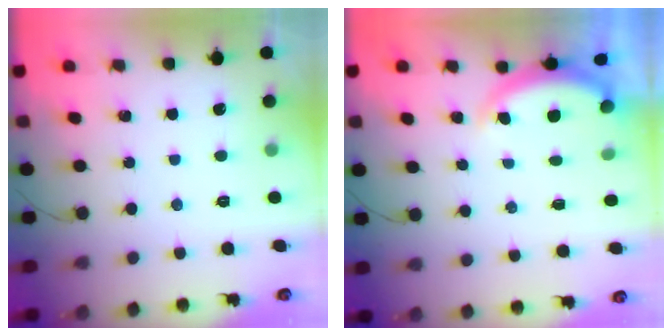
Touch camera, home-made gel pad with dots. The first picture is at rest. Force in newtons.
{"total": 3.9, "press": 3.9, "slide": 0.6}